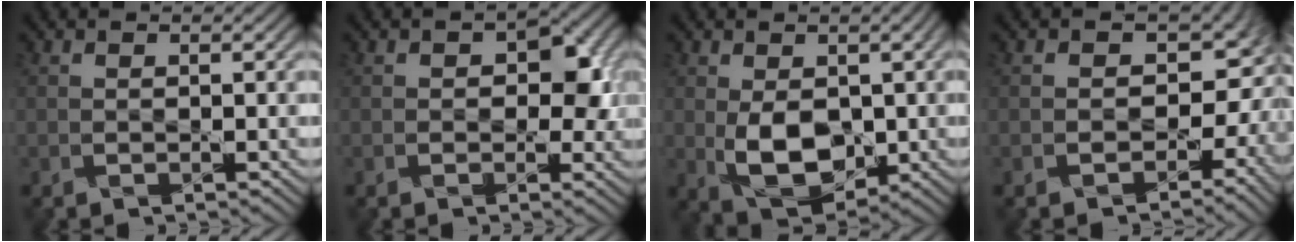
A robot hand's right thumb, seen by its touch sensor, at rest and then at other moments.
{"total": 3.6, "force": [0.3, 2.6, 2.5], "torque": [-0.028, -0.003, -0.002]}
{"total": 8.4, "force": [-0.5, 5.2, 6.5], "torque": [-0.127, -0.019, -0.002]}
{"total": 8.9, "force": [-0.6, 7.1, 5.4], "torque": [-0.045, -0.023, 0.000]}